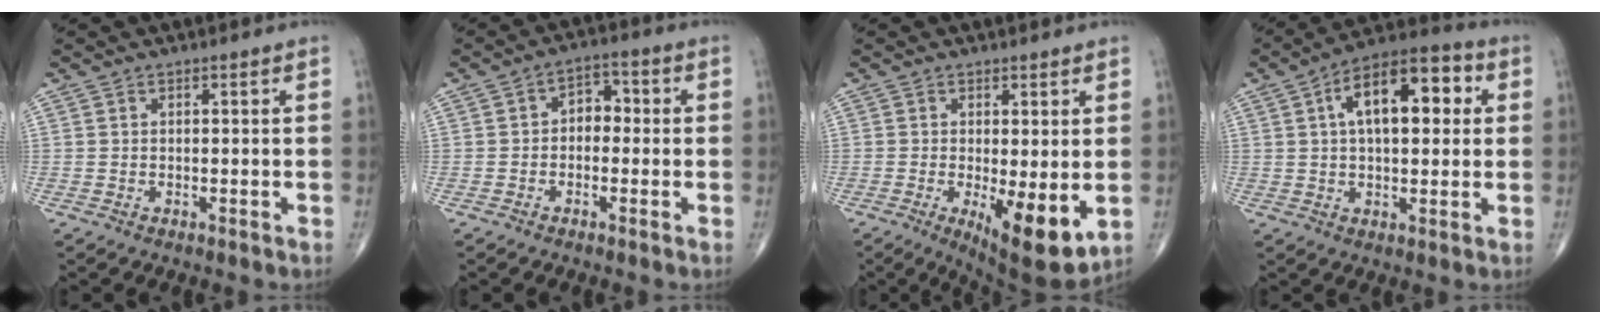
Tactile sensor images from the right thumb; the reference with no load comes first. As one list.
[{"total": 4.6, "force": [-0.3, 3.3, 3.2], "torque": [-0.025, 0.021, -0.018]}, {"total": 10.2, "force": [-2.0, 3.3, 9.5], "torque": [-0.138, -0.026, -0.022]}, {"total": 15.3, "force": [3.7, 7.5, 12.8], "torque": [-0.178, 0.027, 0.049]}]